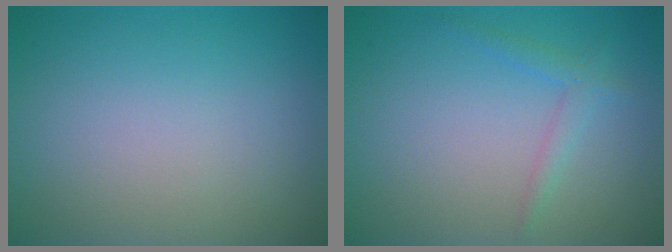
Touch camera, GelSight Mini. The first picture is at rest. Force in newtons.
{"total": 1.5, "press": 1.5, "slide": 0.1}